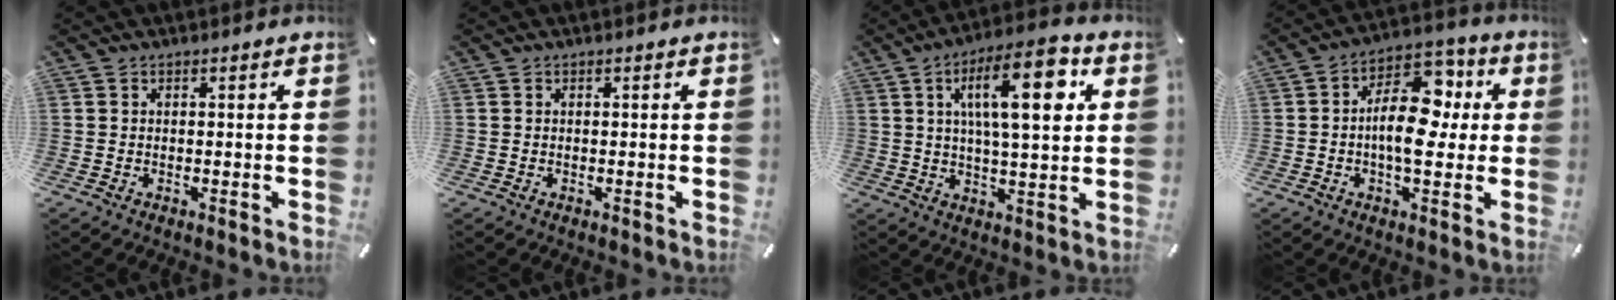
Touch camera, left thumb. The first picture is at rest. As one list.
[{"total": 0.0}, {"total": 17.4, "force": [5.8, 5.7, 15.4], "torque": [-0.238, -0.003, 0.082]}, {"total": 14.1, "force": [0.3, 8.5, 11.2], "torque": [-0.174, -0.002, 0.003]}]